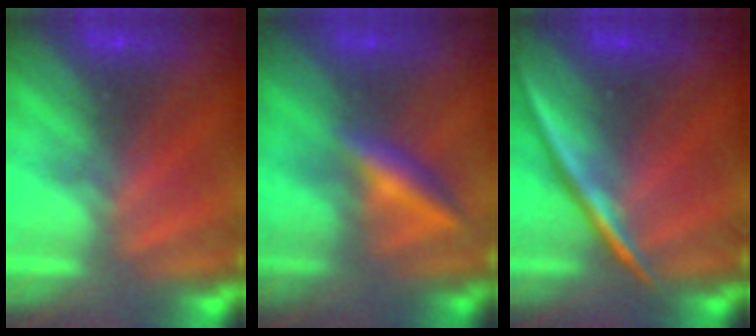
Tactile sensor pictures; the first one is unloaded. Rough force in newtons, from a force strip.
{"total": 2.4}
{"total": 2.2}